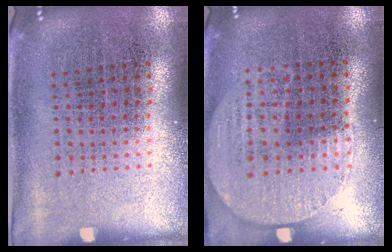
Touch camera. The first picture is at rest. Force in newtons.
{"total": 0.7, "press": 0.4, "slide": 0.5}